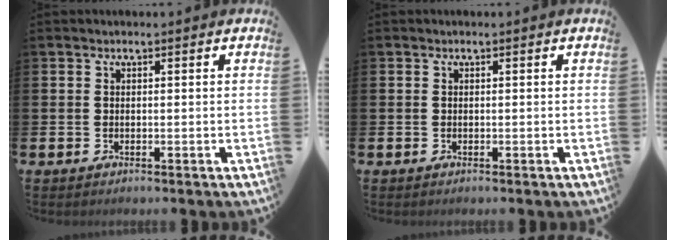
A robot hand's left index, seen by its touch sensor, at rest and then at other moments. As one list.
[{"total": 0.0}]